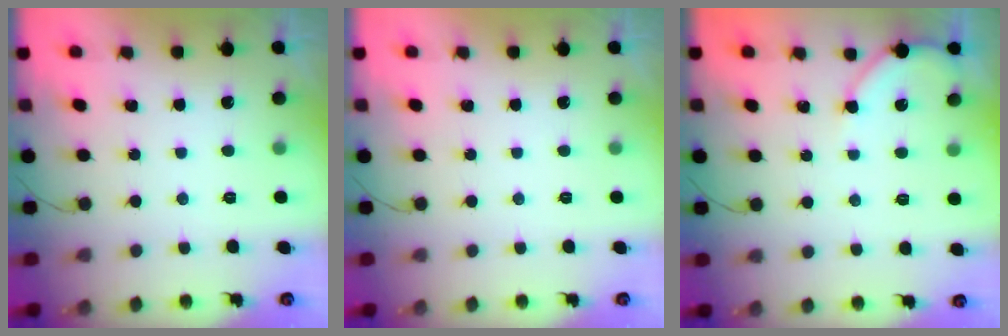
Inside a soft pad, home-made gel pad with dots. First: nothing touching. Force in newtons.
{"total": 0.0}
{"total": 5.1, "press": 5.0, "slide": 0.9}